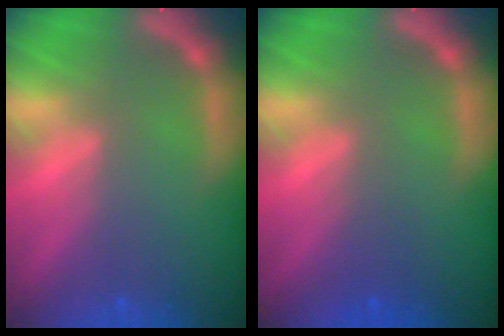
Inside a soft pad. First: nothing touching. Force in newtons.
{"total": 1.5}